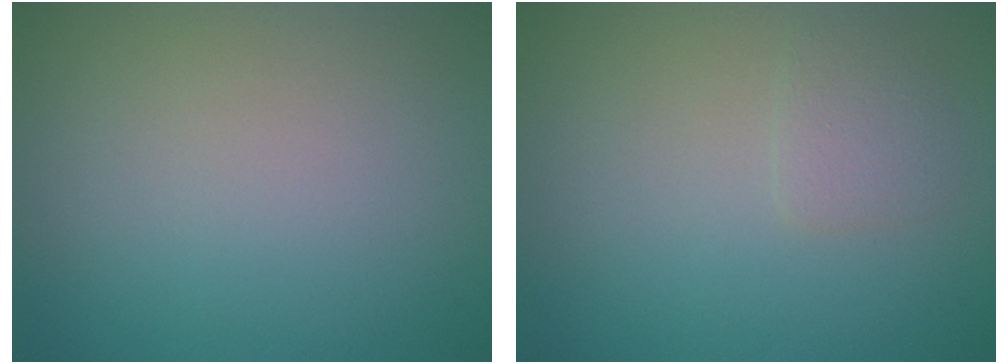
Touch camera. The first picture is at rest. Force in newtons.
{"total": 1.3, "press": 1.3, "slide": 0.1}